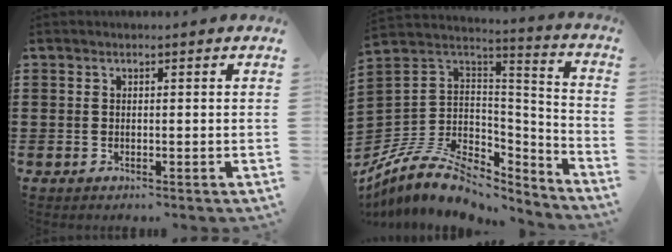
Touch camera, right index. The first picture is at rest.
{"total": 10.9, "force": [-6.7, 6.5, 5.7], "torque": [-0.134, 0.009, -0.124]}